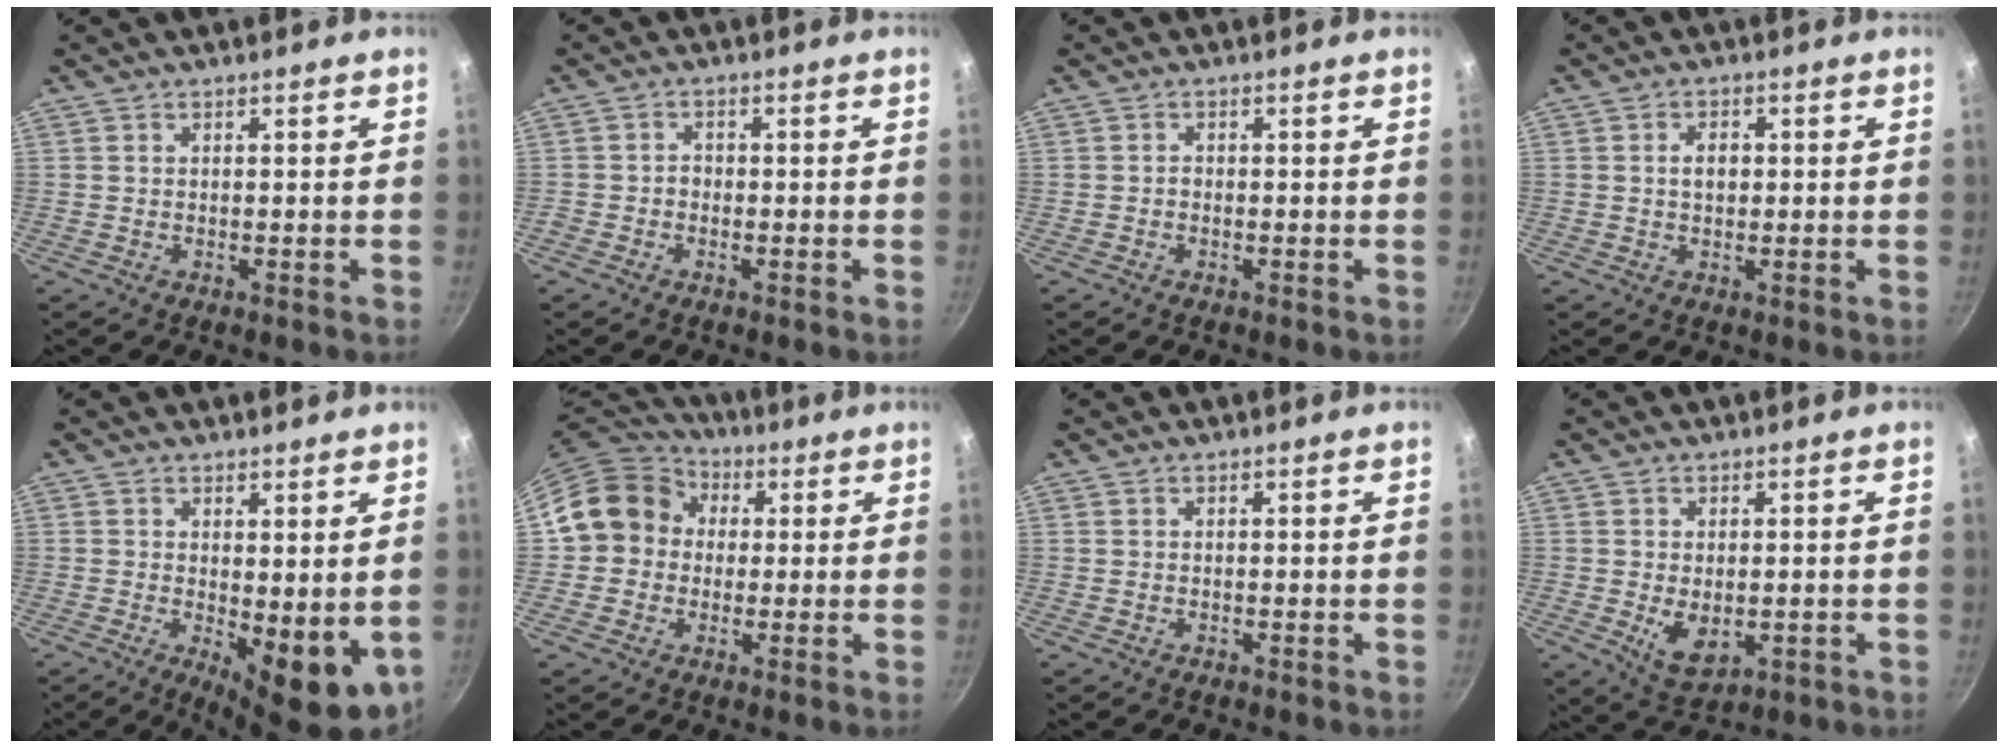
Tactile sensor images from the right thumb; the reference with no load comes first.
{"total": 1.6, "force": [-0.7, 1.3, 0.6], "torque": [-0.004, 0.010, -0.017]}
{"total": 0.6, "force": [-0.3, 0.4, 0.3], "torque": [-0.003, 0.003, -0.008]}
{"total": 3.1, "force": [0.3, 2.1, 2.2], "torque": [-0.024, 0.006, 0.004]}
{"total": 9.8, "force": [-0.4, 4.2, 8.9], "torque": [-0.098, -0.014, 0.007]}
{"total": 12.3, "force": [1.3, 10.9, 5.4], "torque": [-0.061, 0.030, 0.002]}
{"total": 0.0}
{"total": 6.4, "force": [-0.8, 4.0, 4.9], "torque": [-0.073, -0.017, 0.000]}